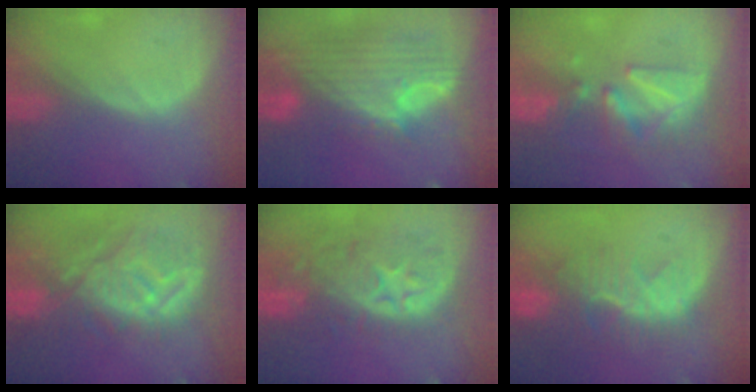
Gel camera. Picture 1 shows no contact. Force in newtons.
{"total": 12.0, "press": 10.1, "slide": 6.4}
{"total": 8.5, "press": 7.7, "slide": 3.6}
{"total": 11.6, "press": 10.7, "slide": 4.6}
{"total": 11.1, "press": 9.7, "slide": 5.2}
{"total": 9.9, "press": 8.7, "slide": 4.7}